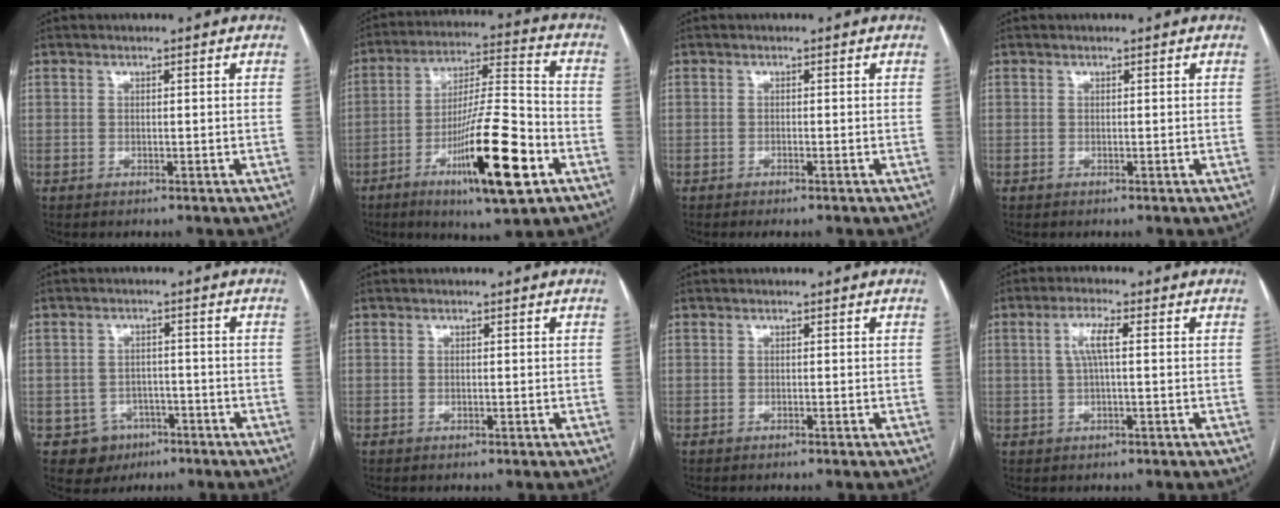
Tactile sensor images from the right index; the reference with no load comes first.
{"total": 17.8, "force": [-7.6, 2.0, 15.9], "torque": [-0.275, -0.015, -0.125]}
{"total": 1.3, "force": [-1.0, 0.1, 0.8], "torque": [-0.013, -0.003, -0.015]}
{"total": 0.0}
{"total": 5.1, "force": [-2.6, 4.4, 0.5], "torque": [-0.002, 0.012, -0.032]}
{"total": 0.0}
{"total": 0.7, "force": [-0.6, -0.1, 0.3], "torque": [-0.002, 0.001, -0.011]}
{"total": 4.1, "force": [0.7, 0.5, 4.0], "torque": [-0.080, 0.010, 0.013]}